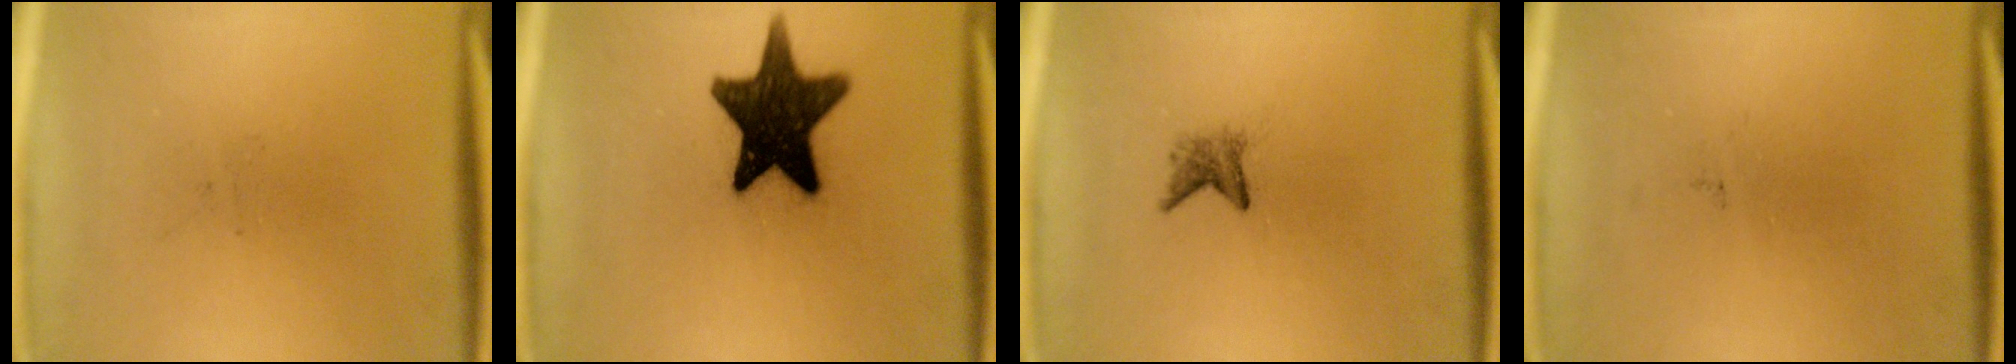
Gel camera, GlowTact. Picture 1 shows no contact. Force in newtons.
{"total": 15.5}
{"total": 1.8}
{"total": 0.0}